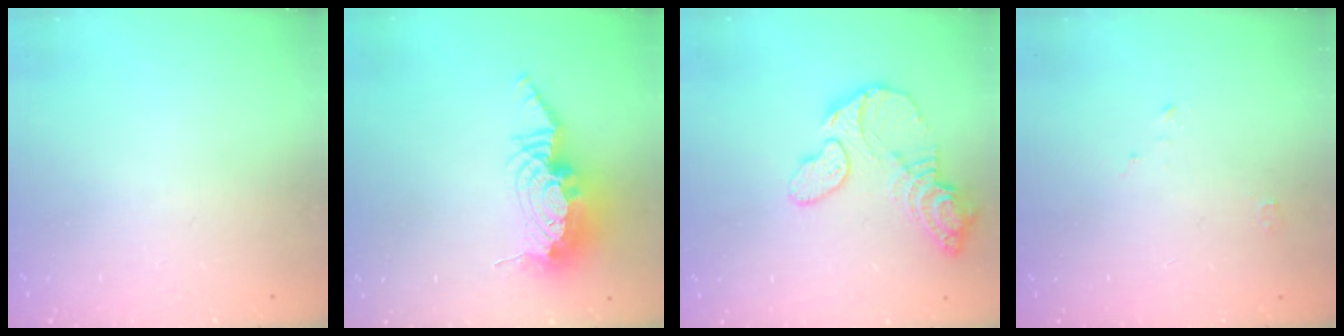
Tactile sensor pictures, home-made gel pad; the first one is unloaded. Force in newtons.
{"total": 14.1, "press": 14.1, "slide": 1.2}
{"total": 12.2, "press": 12.2, "slide": 1.1}
{"total": 2.5, "press": 2.5, "slide": 0.3}